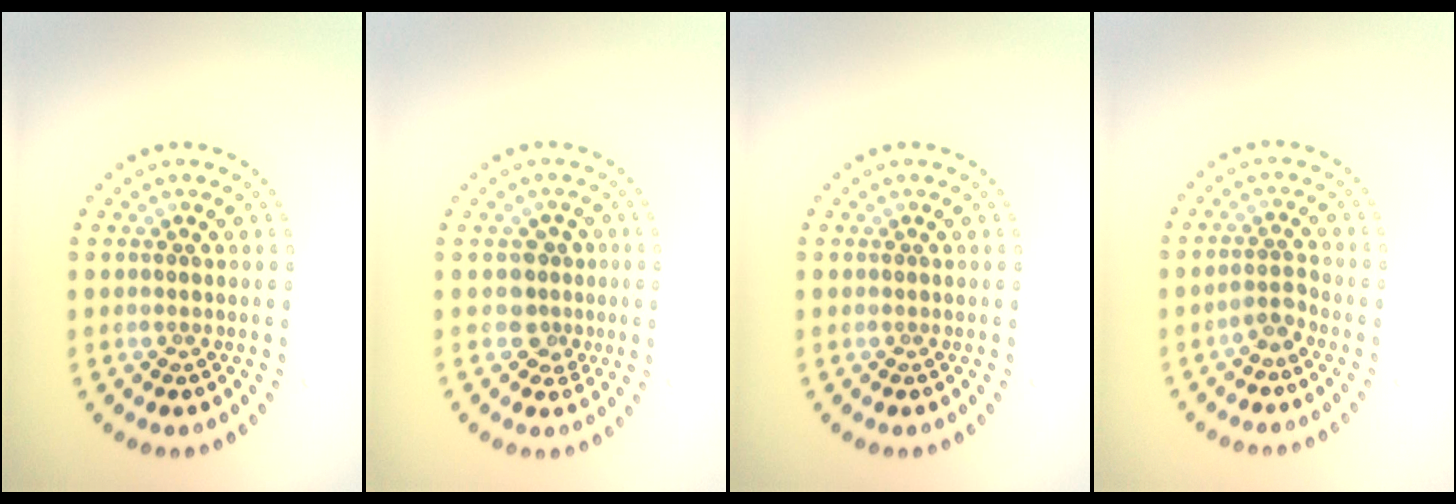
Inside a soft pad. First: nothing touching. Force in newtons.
{"total": 2.4, "press": 1.9, "slide": 1.5}
{"total": 0.0}
{"total": 1.7, "press": 1.2, "slide": 1.2}